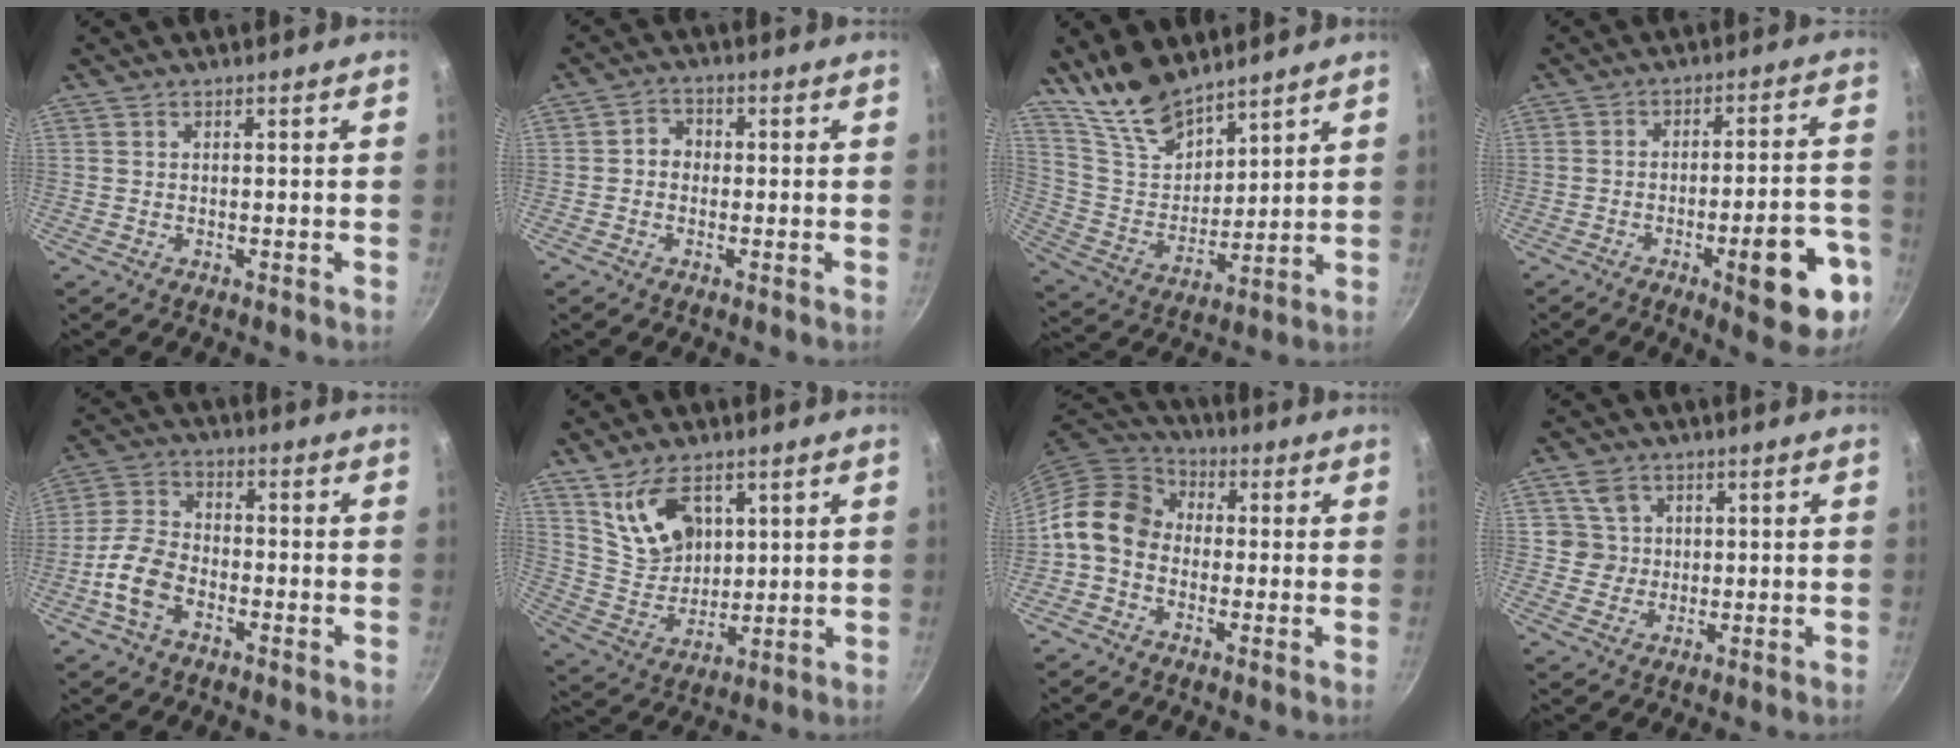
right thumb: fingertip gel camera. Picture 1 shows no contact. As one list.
[{"total": 3.2, "force": [-0.2, 2.8, 1.5], "torque": [-0.006, 0.010, -0.011]}, {"total": 13.2, "force": [10.8, 5.3, 5.4], "torque": [-0.075, -0.074, 0.219]}, {"total": 15.6, "force": [-6.9, 4.8, 13.2], "torque": [-0.135, 0.038, -0.086]}, {"total": 8.8, "force": [-3.6, 5.6, 5.8], "torque": [-0.105, 0.034, -0.078]}, {"total": 11.9, "force": [5.7, 7.4, 7.4], "torque": [-0.106, -0.034, 0.125]}, {"total": 10.6, "force": [-0.8, 8.7, 6.0], "torque": [-0.083, 0.032, -0.039]}, {"total": 4.9, "force": [1.6, 4.6, 0.6], "torque": [0.022, 0.001, 0.029]}]